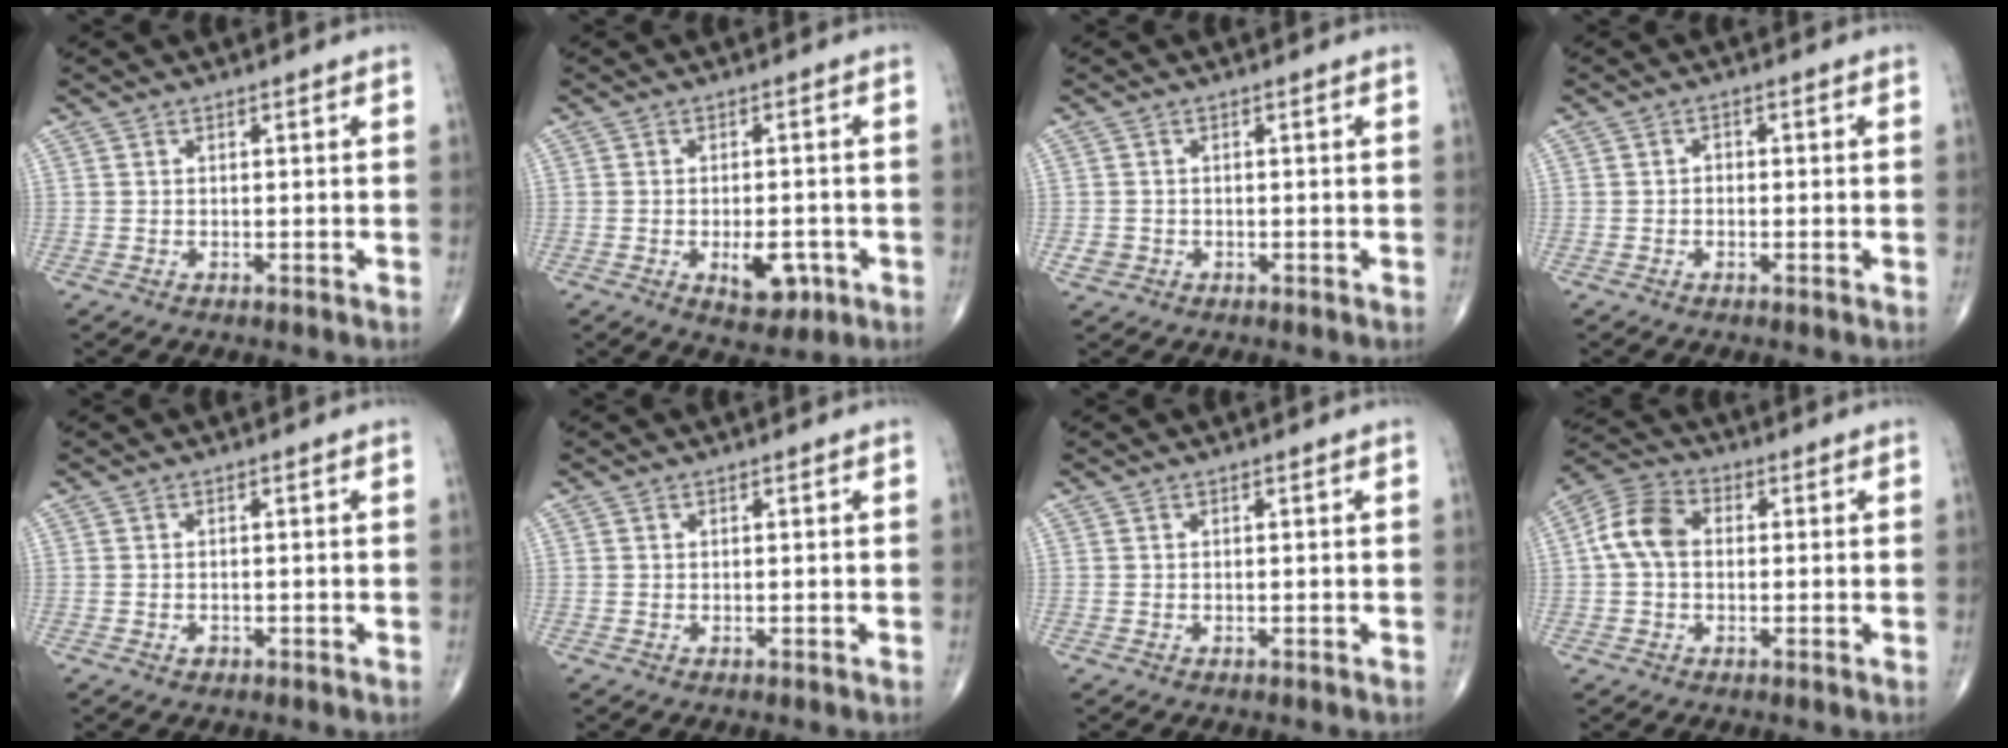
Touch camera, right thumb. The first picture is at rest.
{"total": 6.2, "force": [-2.1, 3.3, 4.8], "torque": [-0.053, 0.006, -0.022]}
{"total": 1.7, "force": [-0.5, 1.5, 0.5], "torque": [-0.003, 0.006, -0.007]}
{"total": 1.2, "force": [-0.3, 1.0, 0.7], "torque": [0.000, 0.005, -0.010]}
{"total": 0.9, "force": [-0.4, 0.6, 0.4], "torque": [-0.004, 0.003, -0.007]}
{"total": 0.0}
{"total": 0.0}
{"total": 8.2, "force": [0.4, 5.8, 5.7], "torque": [-0.110, 0.027, -0.002]}